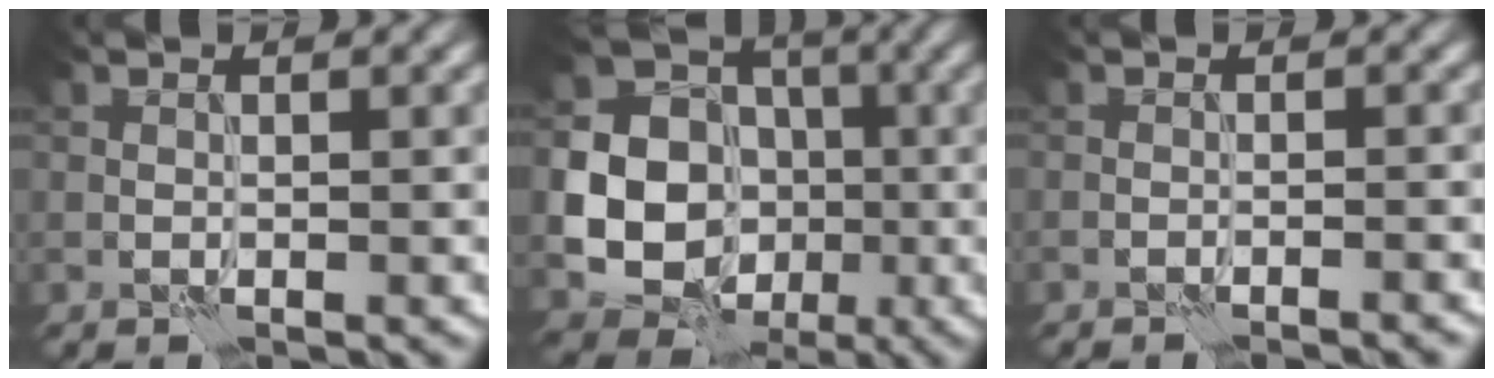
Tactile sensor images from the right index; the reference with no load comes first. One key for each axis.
{"total": 13.0, "fx": -2.1, "fy": 12.1, "fz": 4.2, "tx": -0.100, "ty": -0.022, "tz": -0.042}
{"total": 1.9, "fx": -1.9, "fy": 0.2, "fz": 0.4, "tx": 0.002, "ty": 0.013, "tz": -0.031}